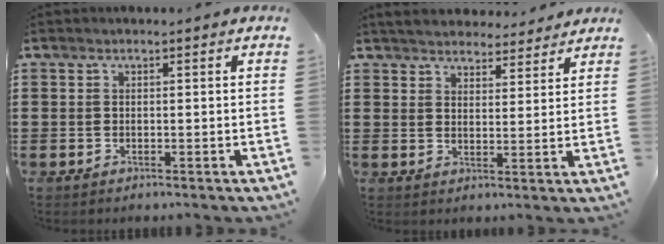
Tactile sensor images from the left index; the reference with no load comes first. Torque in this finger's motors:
{"motor_torque": [2.14, 0.00, 0.24, 0.06]}